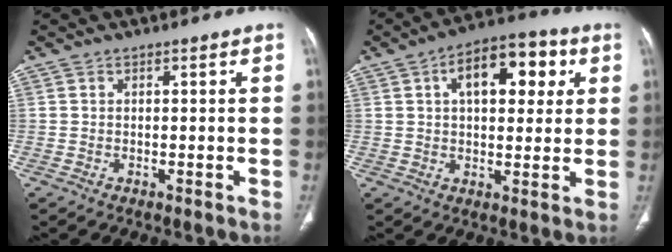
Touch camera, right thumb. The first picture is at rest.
{"total": 13.8, "force": [4.5, 7.3, 10.9], "torque": [-0.124, 0.014, 0.063]}